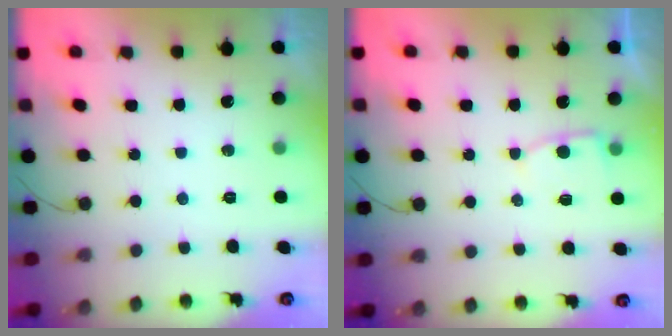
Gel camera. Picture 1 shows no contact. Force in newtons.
{"total": 4.6, "press": 4.5, "slide": 0.5}